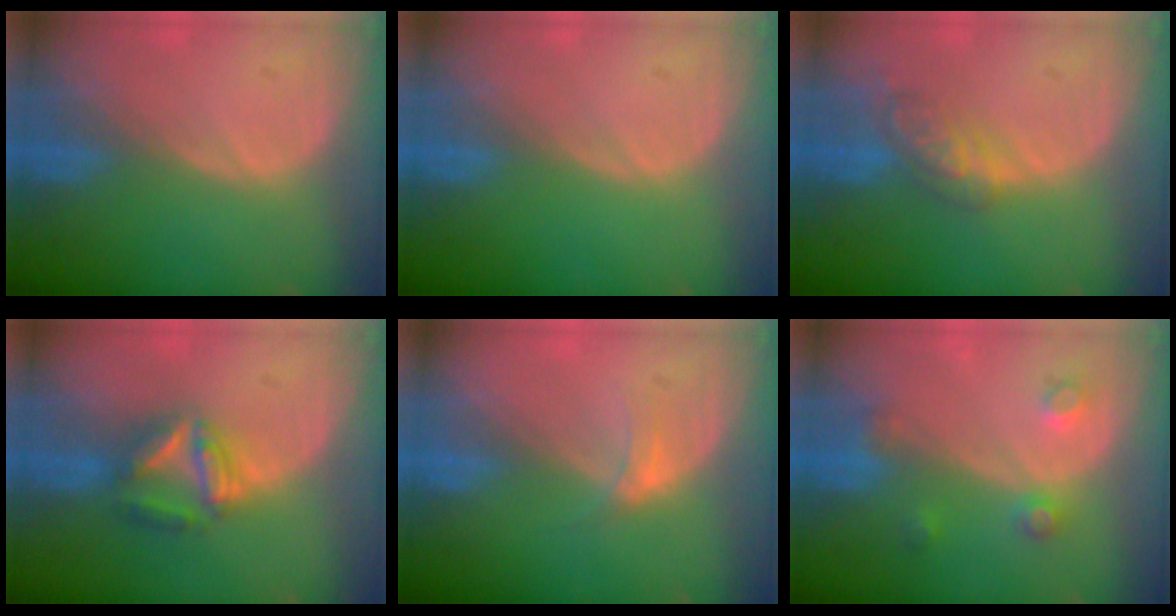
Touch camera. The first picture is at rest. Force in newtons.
{"total": 0.0}
{"total": 5.5, "press": 5.0, "slide": 2.4}
{"total": 6.0, "press": 5.9, "slide": 1.0}
{"total": 2.3, "press": 1.9, "slide": 1.3}
{"total": 3.6, "press": 3.4, "slide": 1.3}